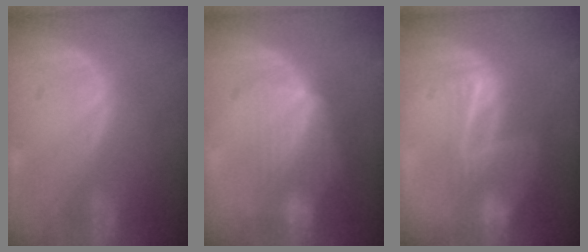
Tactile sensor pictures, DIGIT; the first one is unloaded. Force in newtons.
{"total": 7.1, "press": 6.8, "slide": 2.3}
{"total": 6.5, "press": 5.6, "slide": 3.2}